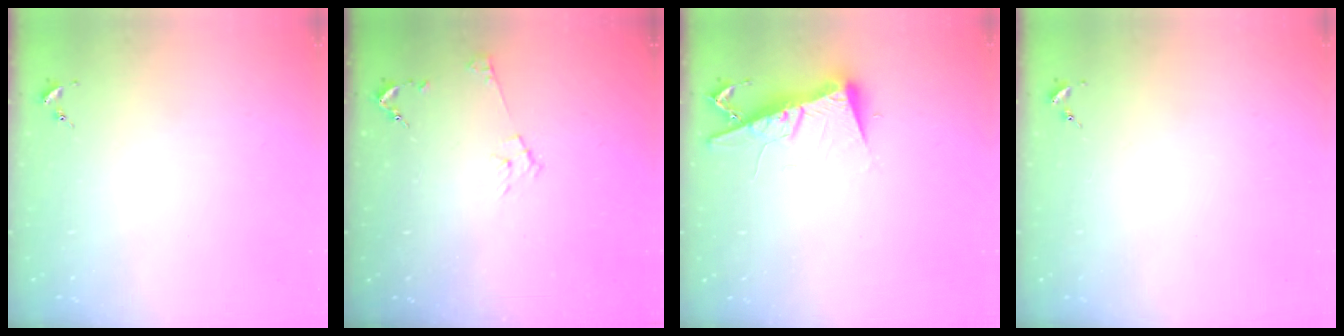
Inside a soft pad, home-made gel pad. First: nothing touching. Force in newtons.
{"total": 5.4, "press": 5.4, "slide": 0.7}
{"total": 9.5, "press": 9.4, "slide": 1.1}
{"total": 0.0}